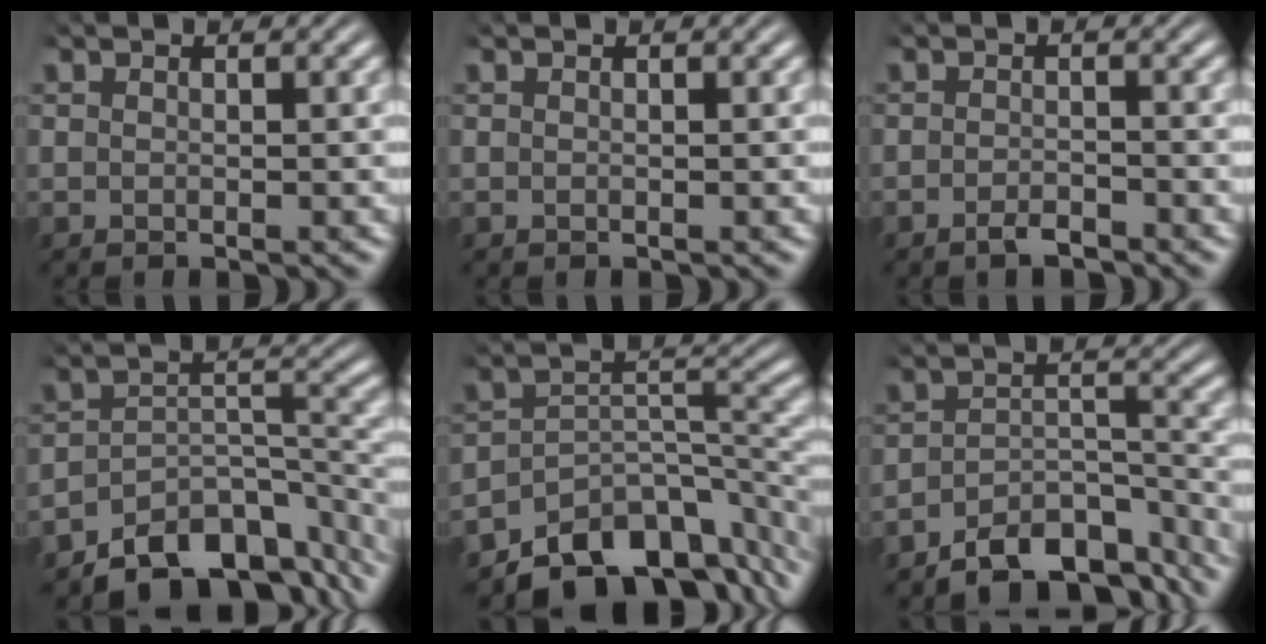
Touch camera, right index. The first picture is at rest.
{"total": 0.0}
{"total": 2.2, "force": [-2.1, 0.7, 0.4], "torque": [-0.010, -0.002, -0.039]}
{"total": 11.3, "force": [-8.2, 5.3, 5.8], "torque": [-0.082, -0.030, -0.116]}
{"total": 13.1, "force": [-8.5, 6.9, 7.3], "torque": [-0.103, -0.036, -0.123]}
{"total": 9.1, "force": [-7.8, 3.3, 3.3], "torque": [-0.038, -0.017, -0.116]}